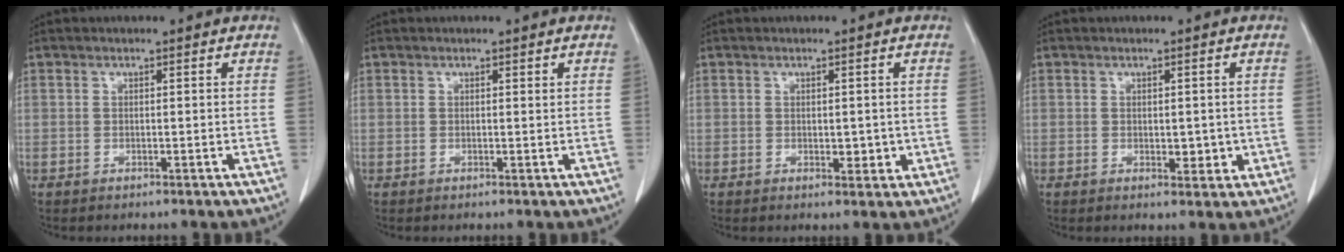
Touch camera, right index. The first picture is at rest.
{"total": 0.0}
{"total": 2.6, "force": [-0.1, 1.4, 2.2], "torque": [-0.023, -0.001, 0.004]}
{"total": 2.9, "force": [-0.2, 1.5, 2.4], "torque": [-0.026, -0.001, 0.005]}